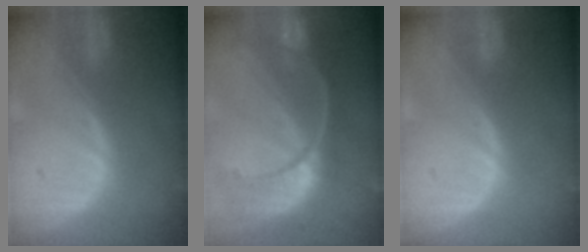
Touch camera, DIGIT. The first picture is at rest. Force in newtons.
{"total": 11.2, "press": 9.3, "slide": 6.1}
{"total": 0.0}